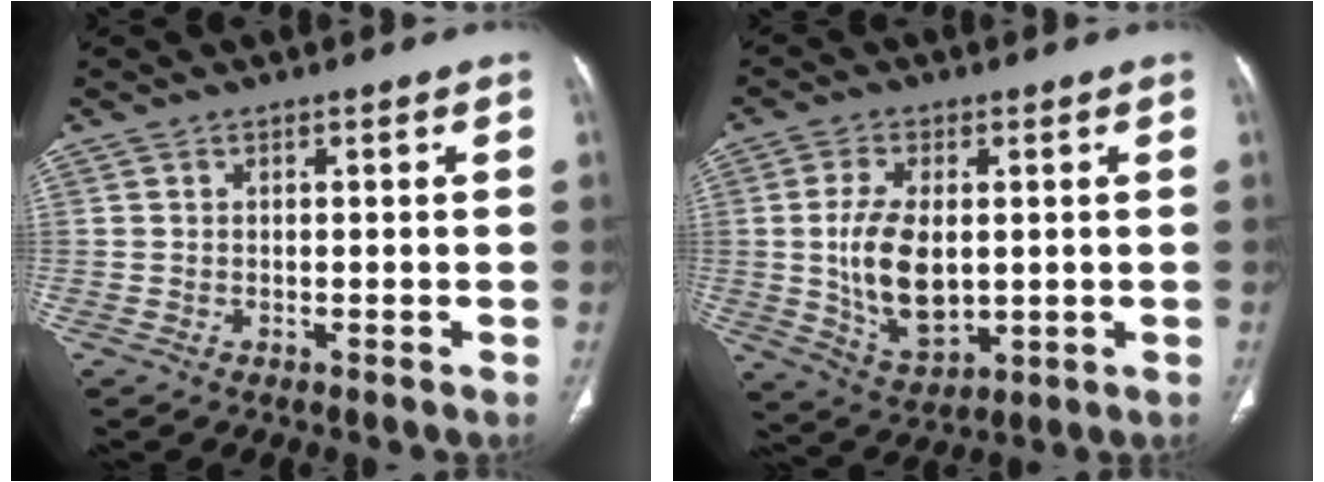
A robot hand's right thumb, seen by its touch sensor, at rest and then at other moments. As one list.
[{"total": 12.5, "force": [0.4, 7.0, 10.3], "torque": [-0.184, -0.016, 0.021]}]